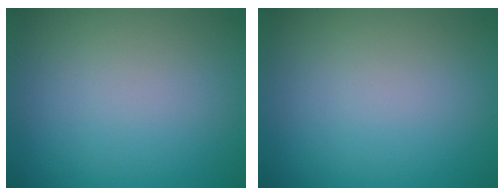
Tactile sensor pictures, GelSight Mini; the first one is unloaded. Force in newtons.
{"total": 0.0}